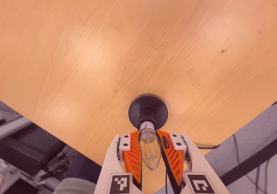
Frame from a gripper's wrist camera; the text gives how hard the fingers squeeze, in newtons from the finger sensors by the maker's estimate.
{"total": 26.1, "left": 27.2, "right": 25.1}